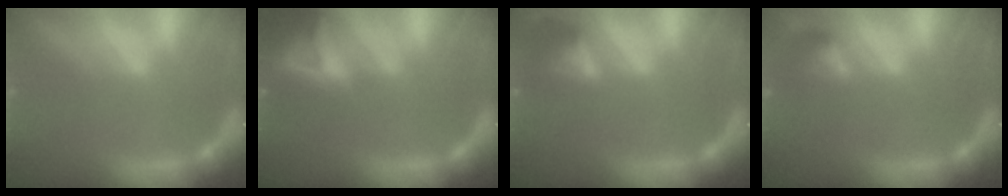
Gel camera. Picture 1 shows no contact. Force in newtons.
{"total": 8.9}
{"total": 2.9}
{"total": 1.9}